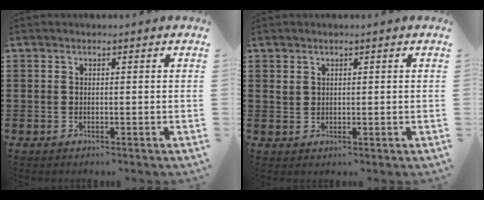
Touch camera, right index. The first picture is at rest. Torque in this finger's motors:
{"motor_torque": [0.12, 0.03, 0.03, 0.00]}